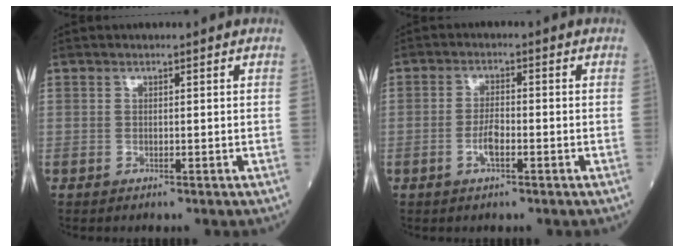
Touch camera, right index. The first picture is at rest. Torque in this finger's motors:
{"motor_torque": [0.05, -0.09, 0.06, 0.02]}